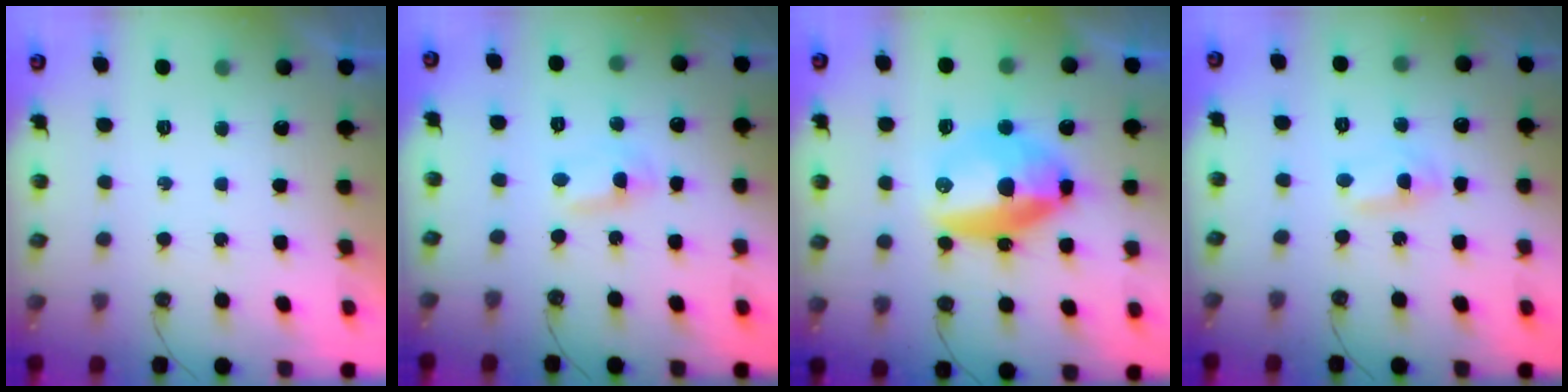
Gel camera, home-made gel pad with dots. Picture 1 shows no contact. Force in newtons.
{"total": 1.7, "press": 1.7, "slide": 0.1}
{"total": 14.2, "press": 14.1, "slide": 2.3}
{"total": 1.1, "press": 0.9, "slide": 0.6}